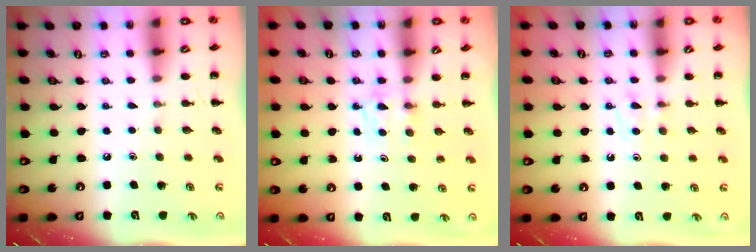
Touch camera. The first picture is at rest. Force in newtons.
{"total": 4.0, "press": 3.7, "slide": 1.4}
{"total": 4.0, "press": 3.6, "slide": 1.7}